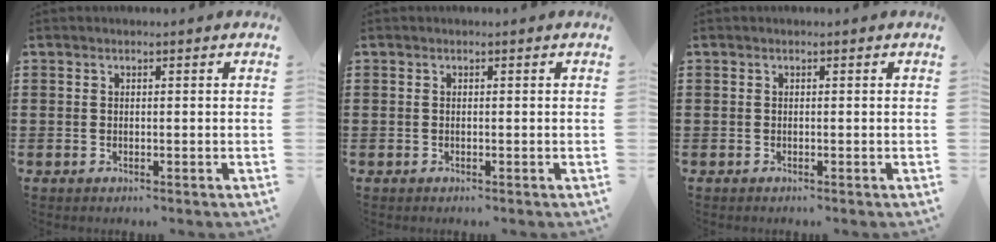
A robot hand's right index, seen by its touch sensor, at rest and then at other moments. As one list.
[{"total": 0.0}, {"total": 0.0}]